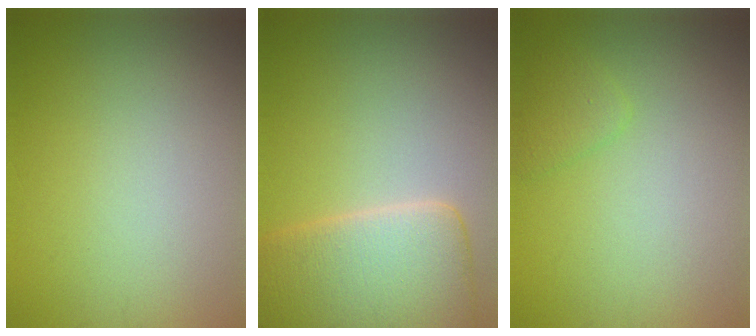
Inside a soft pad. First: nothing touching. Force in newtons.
{"total": 7.1, "press": 7.1, "slide": 0.7}
{"total": 1.4, "press": 1.4, "slide": 0.1}